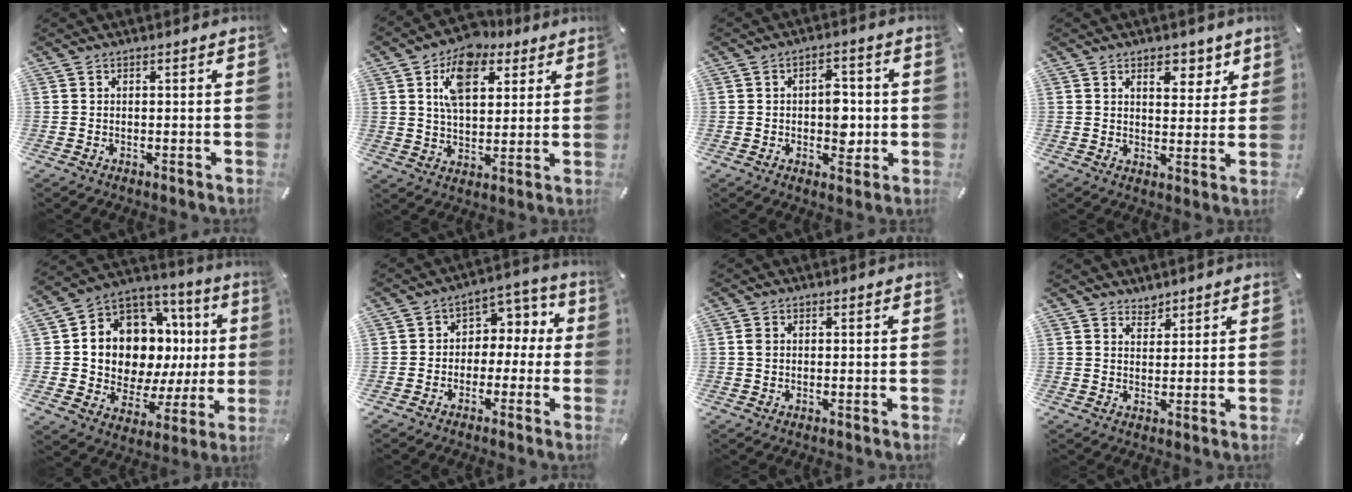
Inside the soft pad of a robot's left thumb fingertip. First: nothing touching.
{"total": 12.3, "force": [5.8, 7.7, 7.6], "torque": [-0.128, -0.009, 0.104]}
{"total": 6.9, "force": [-0.5, 4.4, 5.3], "torque": [-0.055, -0.003, -0.015]}
{"total": 6.6, "force": [3.9, 4.3, 3.2], "torque": [-0.016, -0.020, 0.057]}
{"total": 12.1, "force": [3.8, 9.6, 6.5], "torque": [-0.108, -0.062, 0.073]}
{"total": 6.5, "force": [-0.9, 6.1, 2.2], "torque": [-0.027, 0.011, -0.022]}
{"total": 1.5, "force": [0.3, 1.2, 0.8], "torque": [-0.018, 0.006, 0.003]}
{"total": 2.9, "force": [2.5, 1.6, -0.1], "torque": [0.014, -0.017, 0.045]}